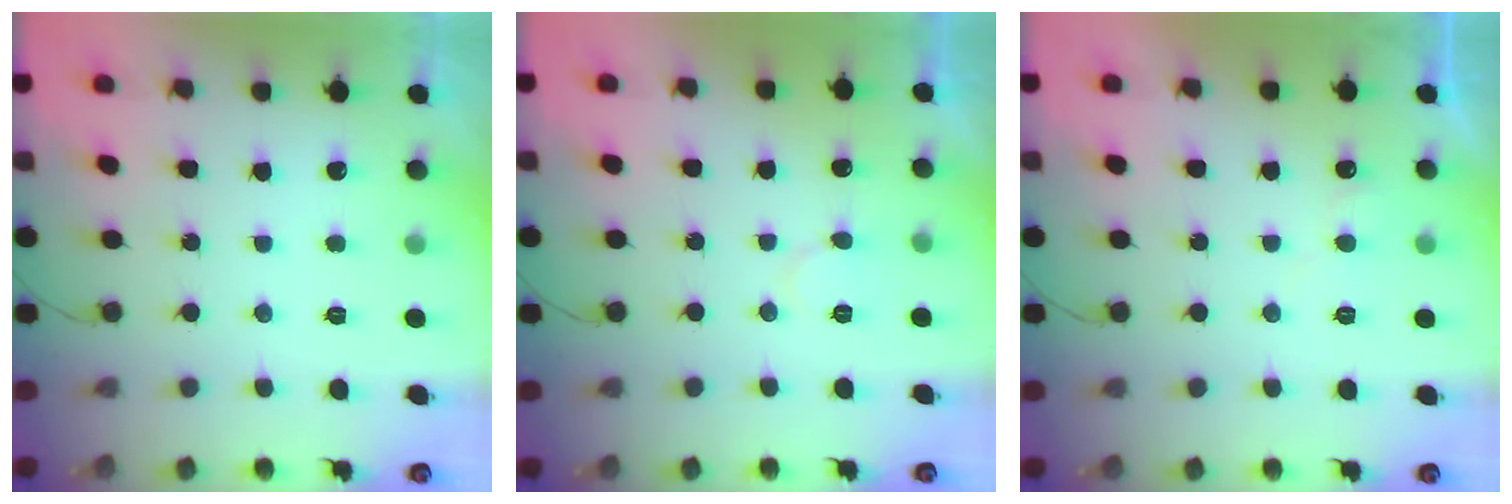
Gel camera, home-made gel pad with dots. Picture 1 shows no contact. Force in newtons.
{"total": 4.8, "press": 4.8, "slide": 0.4}
{"total": 5.1, "press": 5.0, "slide": 0.5}